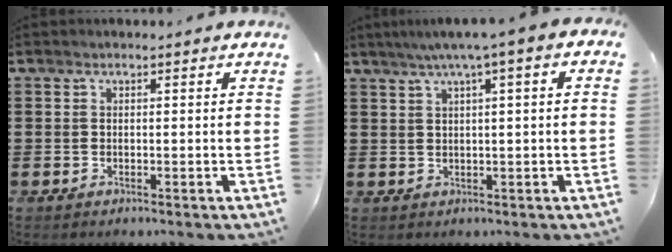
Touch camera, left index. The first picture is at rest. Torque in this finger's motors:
{"motor_torque": [2.14, 0.00, 1.05, 0.21]}